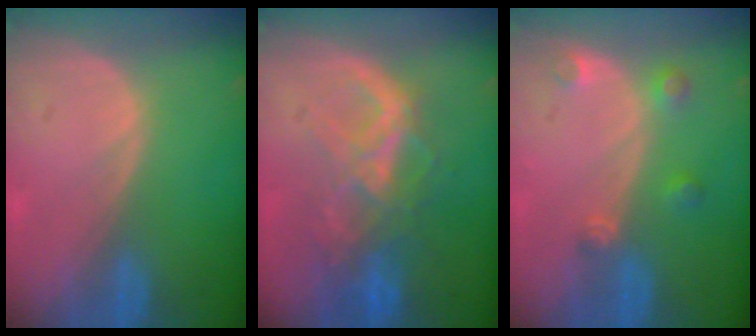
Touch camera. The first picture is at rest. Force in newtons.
{"total": 8.8, "press": 7.6, "slide": 4.4}
{"total": 3.2, "press": 2.9, "slide": 1.3}